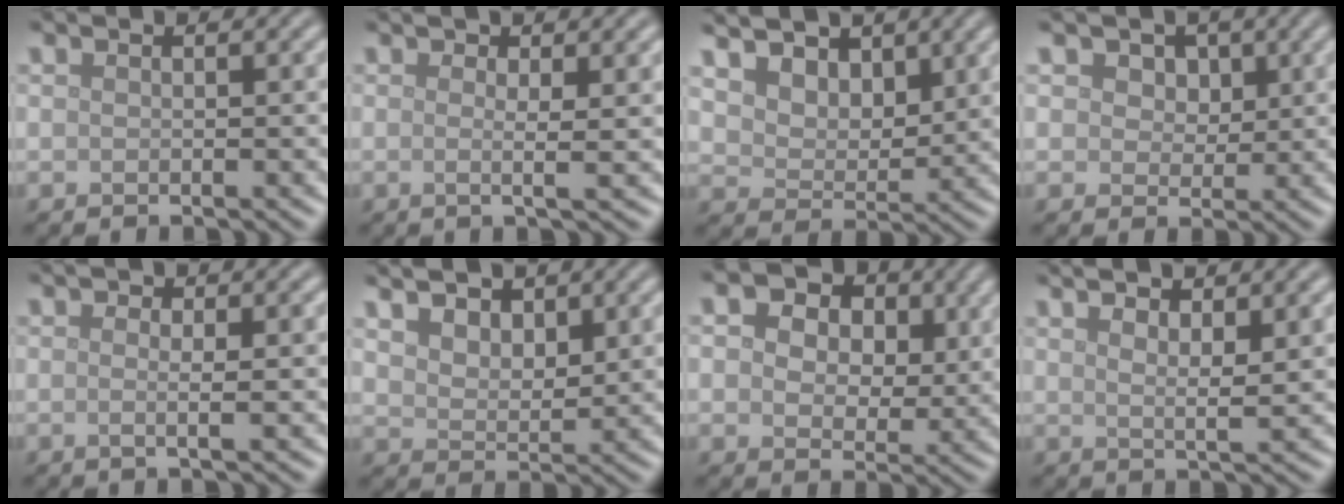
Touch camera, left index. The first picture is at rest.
{"total": 3.0, "force": [0.5, 0.7, 2.9], "torque": [-0.040, -0.001, -0.005]}
{"total": 9.1, "force": [5.8, 5.6, 4.2], "torque": [-0.100, 0.013, 0.089]}
{"total": 3.7, "force": [1.9, 2.6, 1.9], "torque": [-0.040, 0.002, 0.020]}
{"total": 3.9, "force": [0.8, 1.5, 3.5], "torque": [-0.025, 0.004, -0.013]}
{"total": 6.2, "force": [4.2, 3.2, 3.2], "torque": [-0.073, 0.015, 0.058]}
{"total": 8.9, "force": [3.7, 6.0, 5.5], "torque": [-0.083, 0.013, 0.041]}
{"total": 4.0, "force": [2.2, 1.0, 3.2], "torque": [-0.045, -0.001, 0.032]}